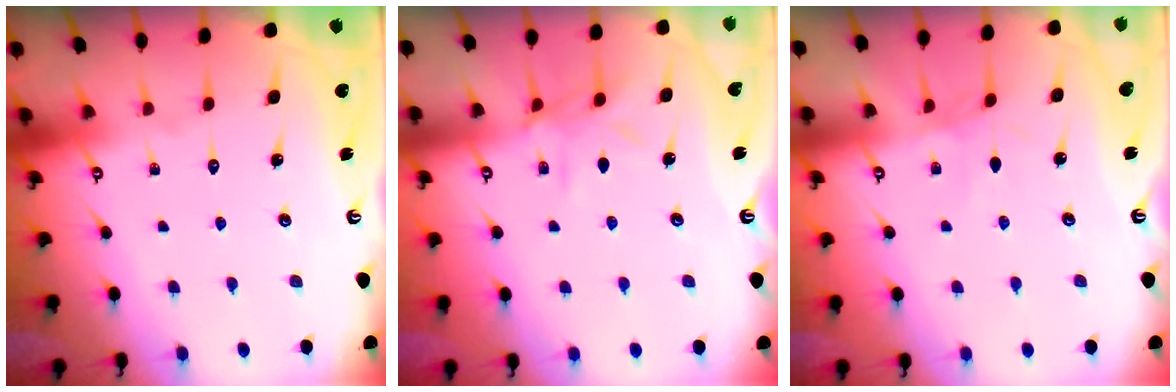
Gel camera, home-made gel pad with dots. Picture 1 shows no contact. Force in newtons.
{"total": 6.9, "press": 6.9, "slide": 0.7}
{"total": 2.3, "press": 2.3, "slide": 0.4}